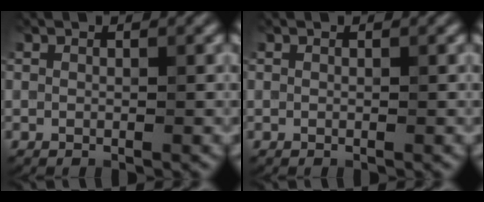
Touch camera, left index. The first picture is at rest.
{"total": 0.0}